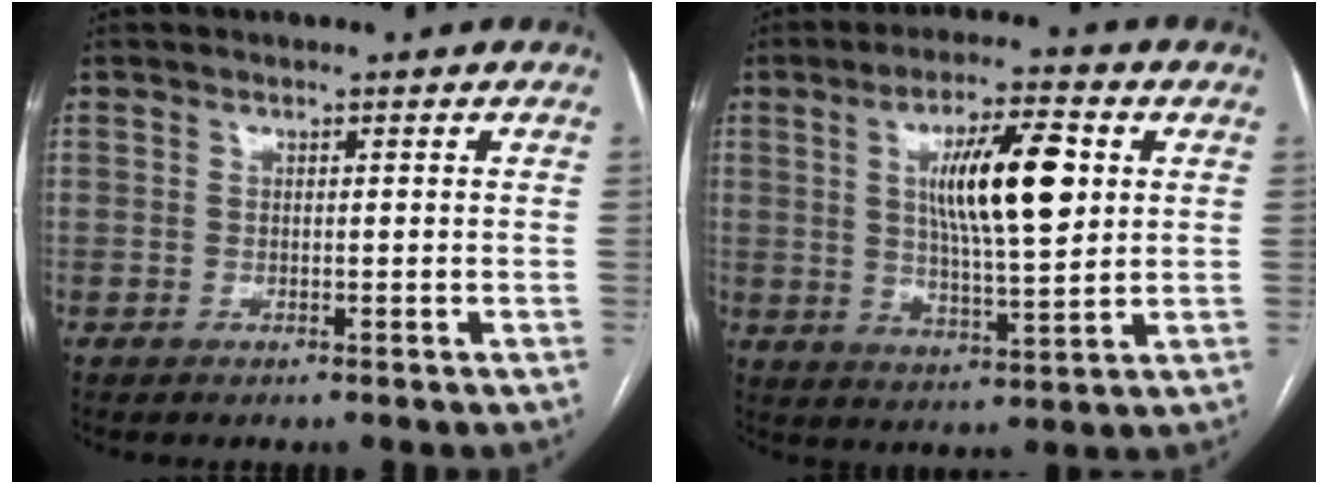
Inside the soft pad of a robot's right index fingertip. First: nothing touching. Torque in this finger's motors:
{"motor_torque": [1.26, 0.87, 0.78, 0.18]}